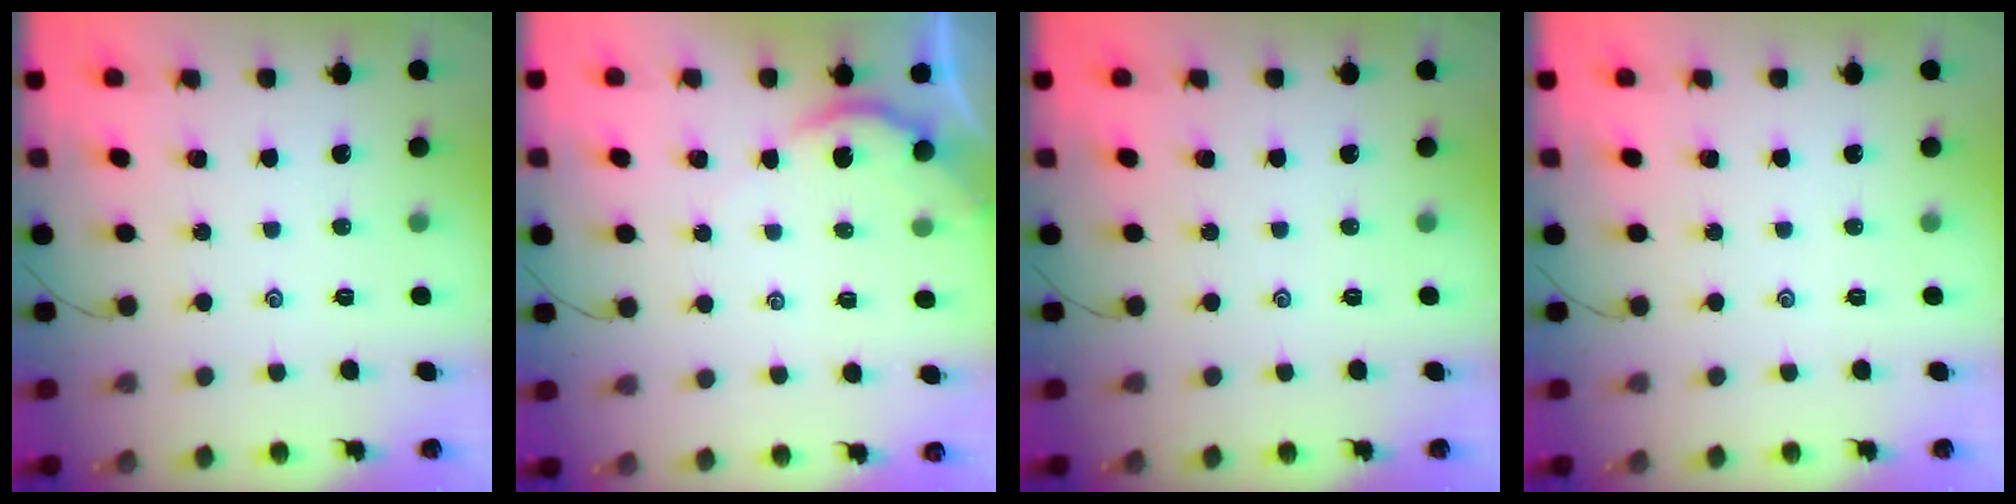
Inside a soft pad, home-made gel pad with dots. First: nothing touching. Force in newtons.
{"total": 3.2, "press": 3.2, "slide": 0.4}
{"total": 0.0}
{"total": 0.0}